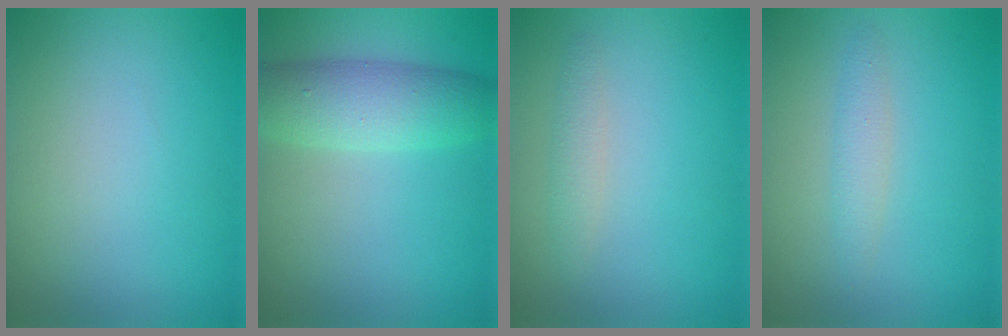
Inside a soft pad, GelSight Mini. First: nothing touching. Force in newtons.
{"total": 5.0, "press": 5.0, "slide": 0.1}
{"total": 1.3, "press": 1.3, "slide": 0.0}
{"total": 1.6, "press": 1.6, "slide": 0.0}